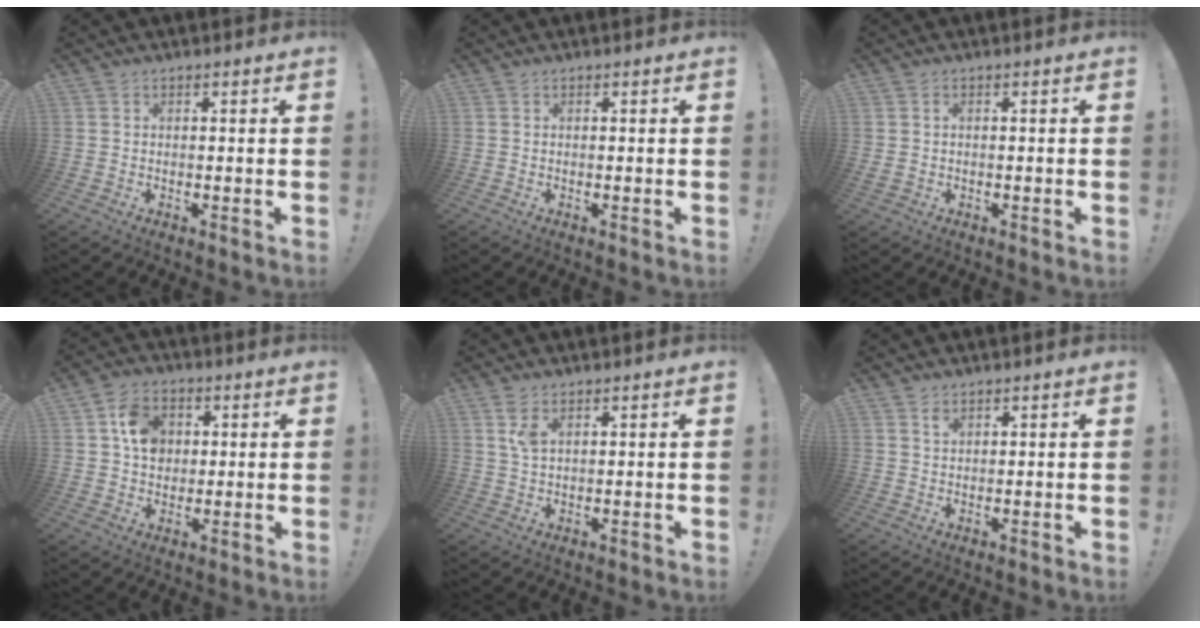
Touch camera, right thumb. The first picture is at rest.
{"total": 0.0}
{"total": 0.8, "force": [0.0, 0.6, 0.6], "torque": [-0.011, 0.002, 0.000]}
{"total": 9.6, "force": [2.2, 7.7, 5.4], "torque": [-0.085, 0.012, 0.047]}
{"total": 3.8, "force": [1.8, 1.6, 2.9], "torque": [-0.058, 0.000, 0.031]}
{"total": 1.5, "force": [1.1, 0.8, 0.7], "torque": [-0.002, -0.005, 0.017]}